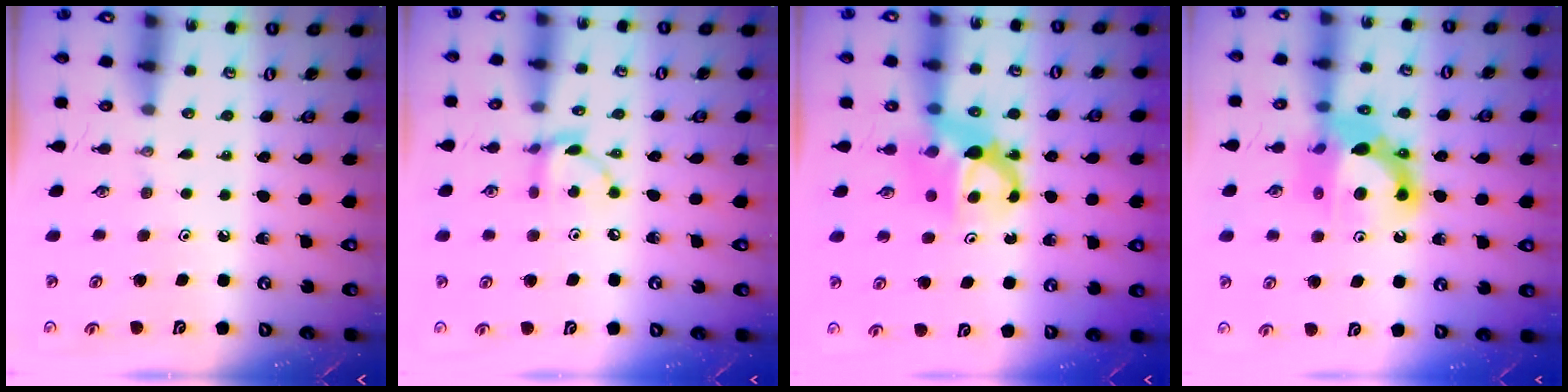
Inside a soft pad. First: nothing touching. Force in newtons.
{"total": 8.6, "press": 8.6, "slide": 0.2}
{"total": 6.9, "press": 6.8, "slide": 0.6}
{"total": 14.1, "press": 14.1, "slide": 1.1}